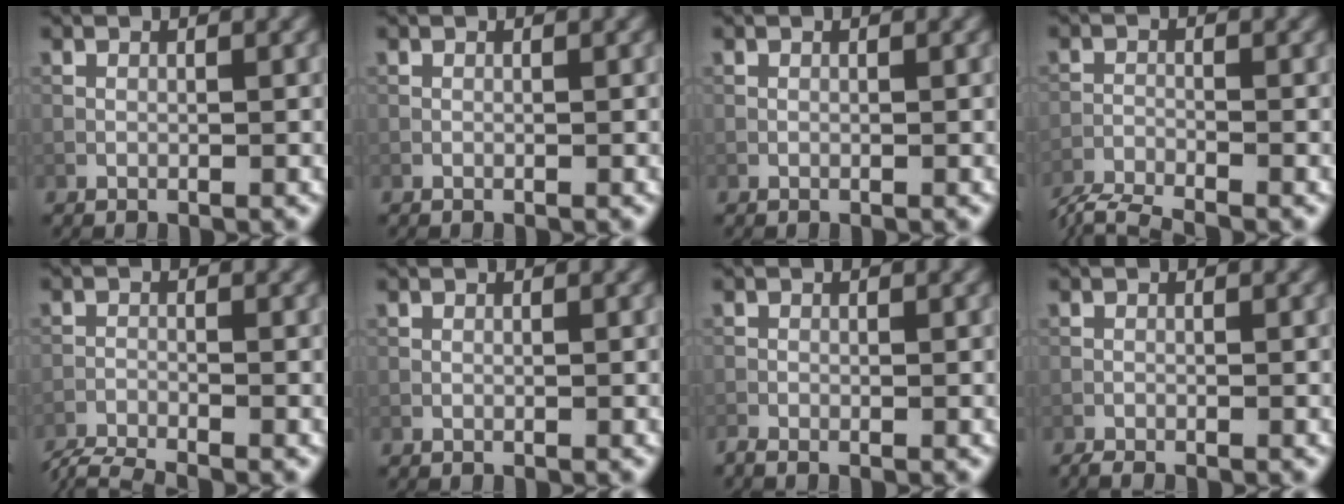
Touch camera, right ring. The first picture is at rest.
{"total": 0.0}
{"total": 0.0}
{"total": 6.2, "force": [-5.9, 0.7, 1.8], "torque": [-0.046, -0.024, -0.103]}
{"total": 5.7, "force": [-5.5, 0.6, 1.5], "torque": [-0.038, -0.021, -0.096]}
{"total": 0.0}
{"total": 0.9, "force": [-0.8, 0.1, 0.3], "torque": [-0.007, -0.005, -0.022]}
{"total": 1.0, "force": [-0.9, 0.0, 0.2], "torque": [-0.002, -0.002, -0.020]}